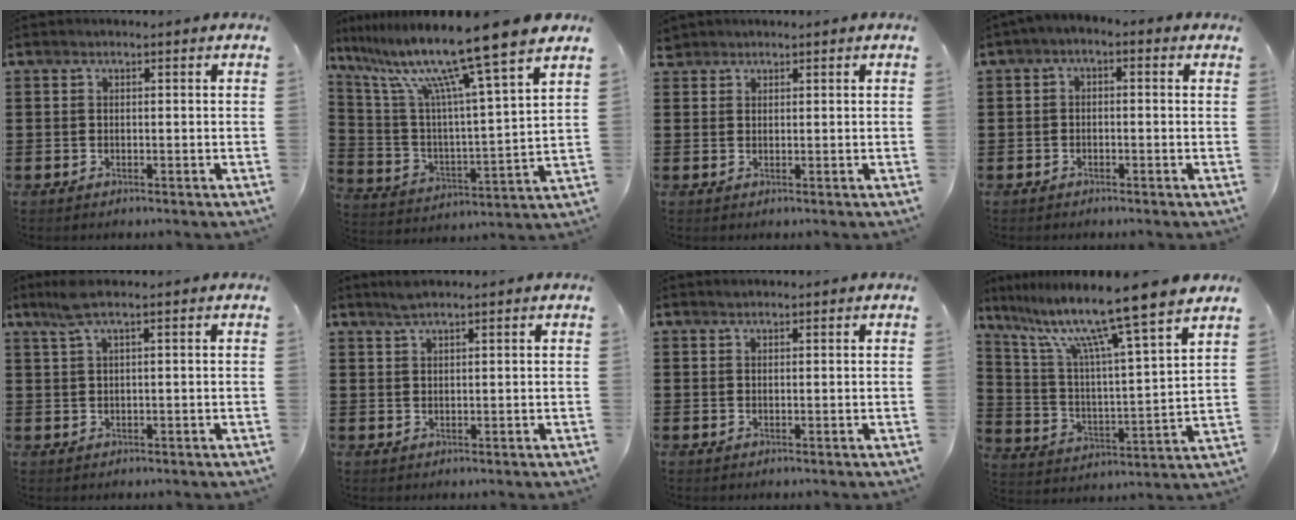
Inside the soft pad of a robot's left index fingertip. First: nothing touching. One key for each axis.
{"total": 14.0, "fx": 11.0, "fy": -0.5, "fz": 8.7, "tx": -0.199, "ty": -0.072, "tz": 0.175}
{"total": 1.4, "fx": 1.3, "fy": 0.7, "fz": 0.1, "tx": -0.006, "ty": 0.003, "tz": 0.026}
{"total": 1.7, "fx": -1.5, "fy": 0.4, "fz": 0.6, "tx": -0.012, "ty": 0.002, "tz": -0.033}
{"total": 2.9, "fx": 1.5, "fy": 0.1, "fz": 2.5, "tx": -0.060, "ty": -0.003, "tz": 0.024}
{"total": 2.1, "fx": 1.7, "fy": 0.2, "fz": 1.1, "tx": -0.025, "ty": 0.000, "tz": 0.031}
{"total": 0.7, "fx": 0.6, "fy": 0.2, "fz": 0.2, "tx": -0.005, "ty": 0.001, "tz": 0.012}
{"total": 12.6, "fx": 10.1, "fy": -0.8, "fz": 7.5, "tx": -0.174, "ty": -0.070, "tz": 0.160}